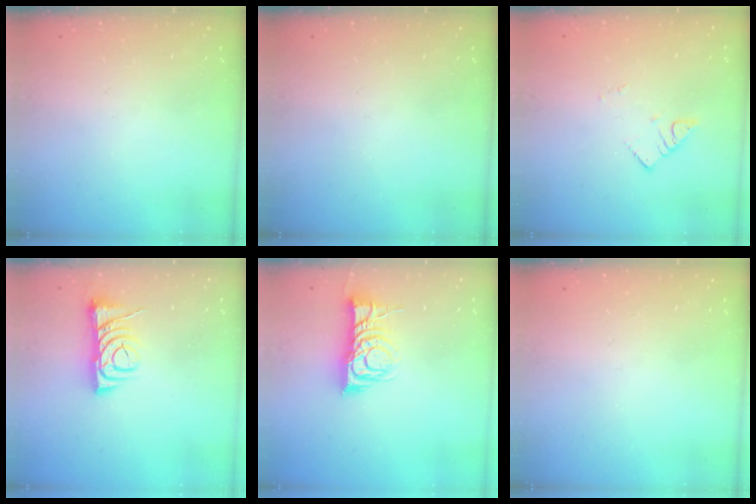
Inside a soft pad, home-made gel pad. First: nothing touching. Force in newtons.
{"total": 0.0}
{"total": 2.7, "press": 2.7, "slide": 0.1}
{"total": 9.8, "press": 9.7, "slide": 1.1}
{"total": 10.8, "press": 10.8, "slide": 0.8}
{"total": 0.0}